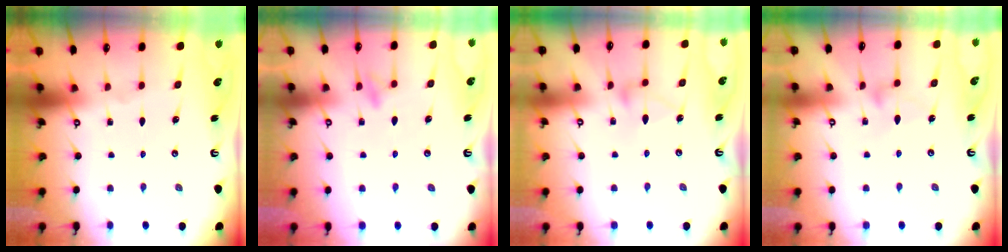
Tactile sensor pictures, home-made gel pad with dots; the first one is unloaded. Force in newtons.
{"total": 8.1, "press": 8.1, "slide": 0.7}
{"total": 6.3, "press": 6.3, "slide": 0.3}
{"total": 8.7, "press": 8.6, "slide": 0.5}